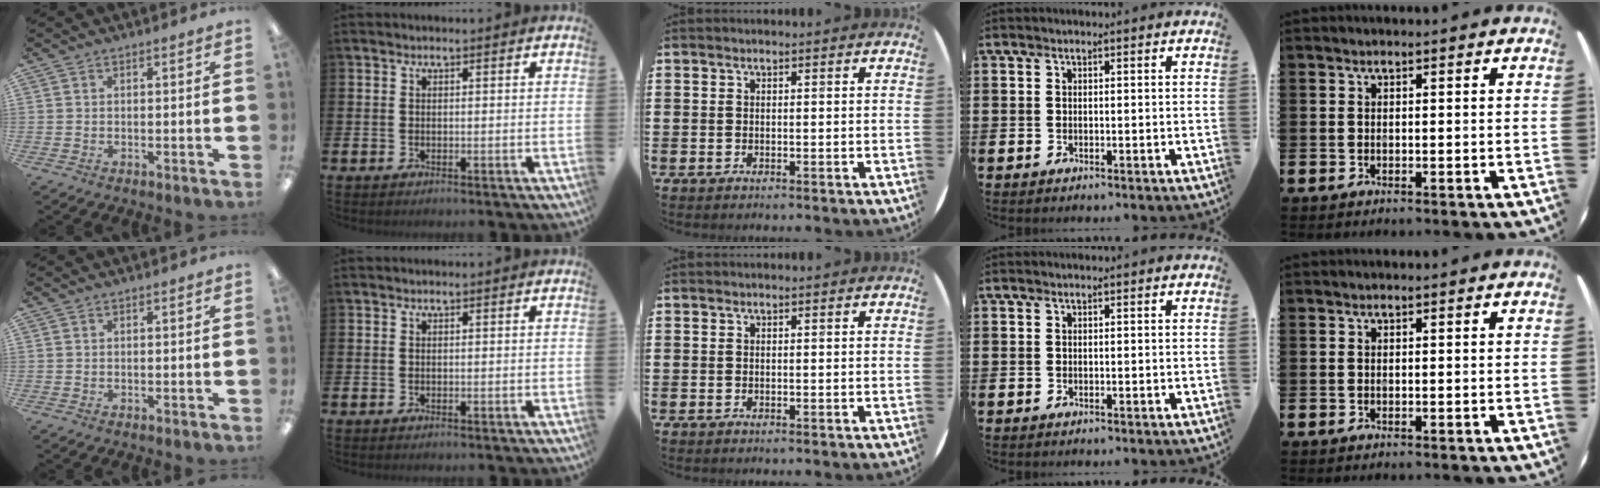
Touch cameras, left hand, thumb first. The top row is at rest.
{}